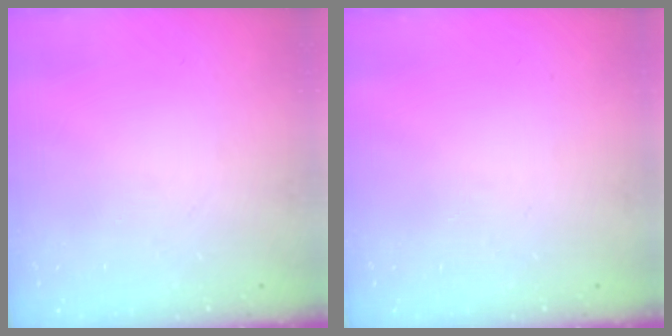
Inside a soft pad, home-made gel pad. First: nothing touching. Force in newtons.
{"total": 0.0}